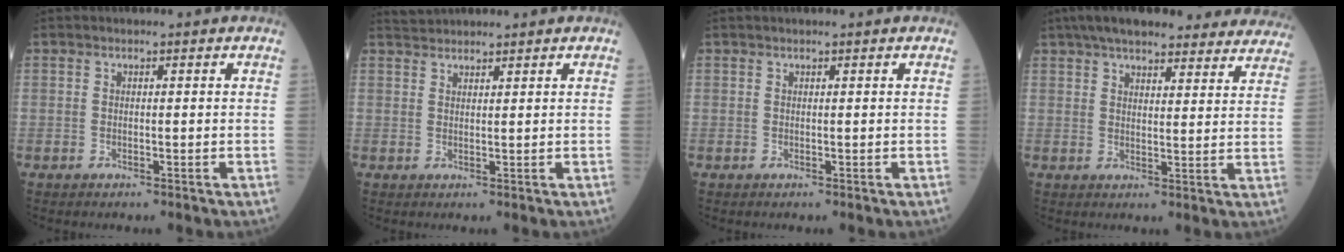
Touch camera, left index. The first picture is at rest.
{"total": 3.5, "force": [3.4, 0.2, 0.6], "torque": [-0.010, 0.032, 0.066]}
{"total": 1.7, "force": [1.5, 0.1, 0.8], "torque": [-0.001, 0.021, 0.022]}
{"total": 25.1, "force": [21.9, 6.1, 10.6], "torque": [-0.151, 0.021, 0.268]}